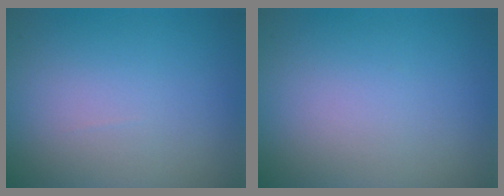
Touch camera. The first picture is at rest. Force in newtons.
{"total": 0.0}